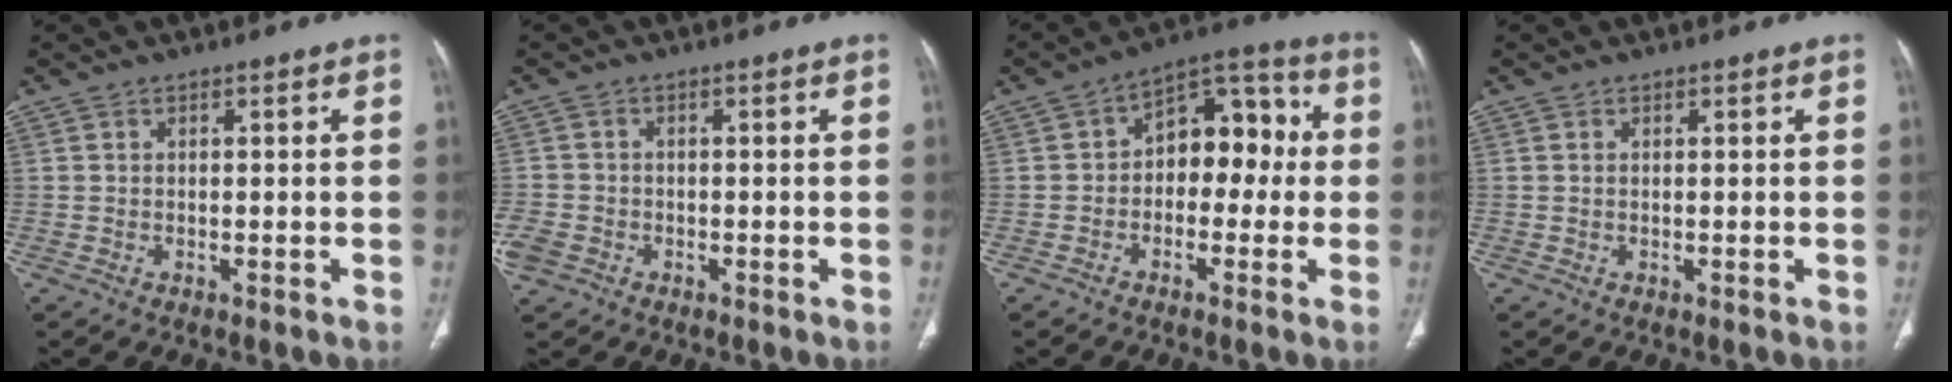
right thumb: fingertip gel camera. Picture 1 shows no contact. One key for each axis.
{"total": 4.9, "fx": -2.2, "fy": 3.9, "fz": 2.0, "tx": -0.052, "ty": 0.012, "tz": -0.037}
{"total": 11.4, "fx": -0.1, "fy": 7.5, "fz": 8.6, "tx": -0.074, "ty": 0.045, "tz": -0.018}
{"total": 0.0}